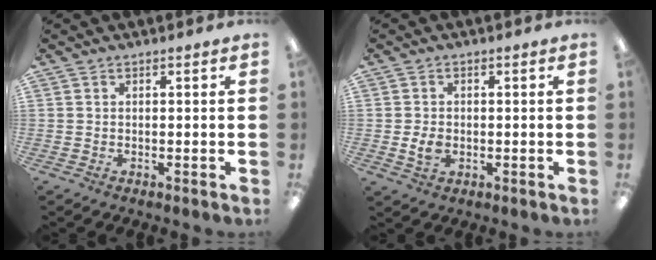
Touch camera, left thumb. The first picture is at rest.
{"total": 3.6, "force": [-0.5, 2.7, 2.3], "torque": [-0.039, 0.000, -0.011]}